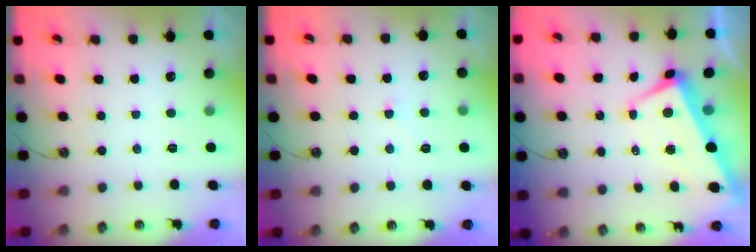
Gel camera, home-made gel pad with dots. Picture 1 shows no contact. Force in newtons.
{"total": 2.9, "press": 2.8, "slide": 0.8}
{"total": 1.1, "press": 0.5, "slide": 1.0}